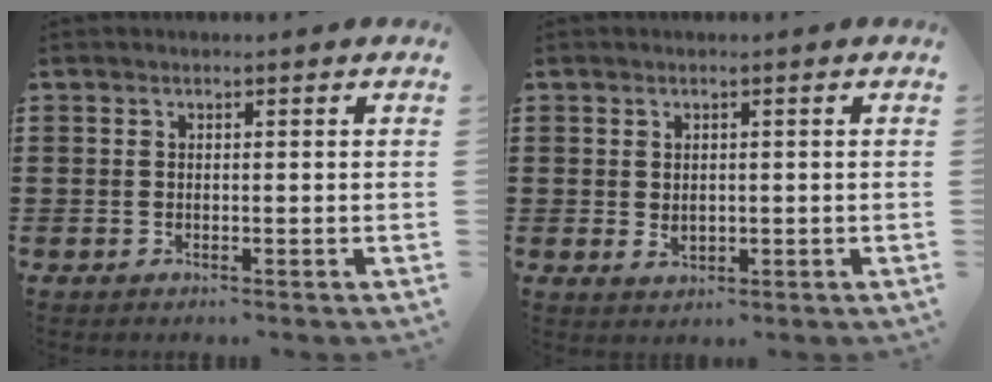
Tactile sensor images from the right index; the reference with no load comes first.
{"total": 1.4, "force": [0.2, 1.0, 1.0], "torque": [-0.020, 0.005, 0.003]}